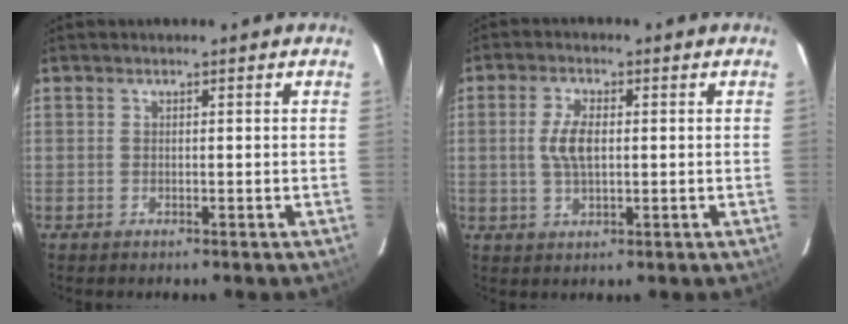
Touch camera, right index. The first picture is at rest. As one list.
[{"total": 5.1, "force": [0.3, 2.2, 4.6], "torque": [-0.090, 0.002, 0.007]}]